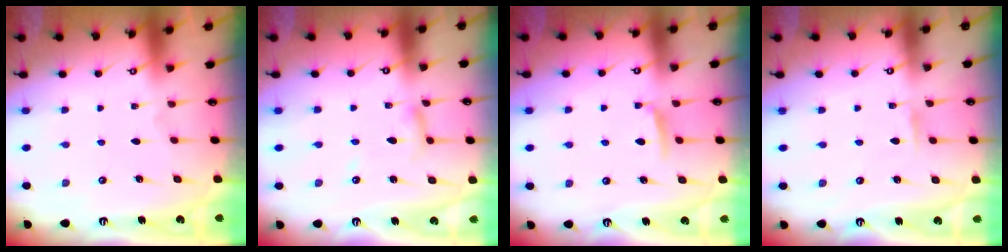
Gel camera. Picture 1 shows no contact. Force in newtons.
{"total": 4.6, "press": 4.5, "slide": 0.4}
{"total": 5.3, "press": 5.2, "slide": 0.9}
{"total": 2.7, "press": 2.7, "slide": 0.3}